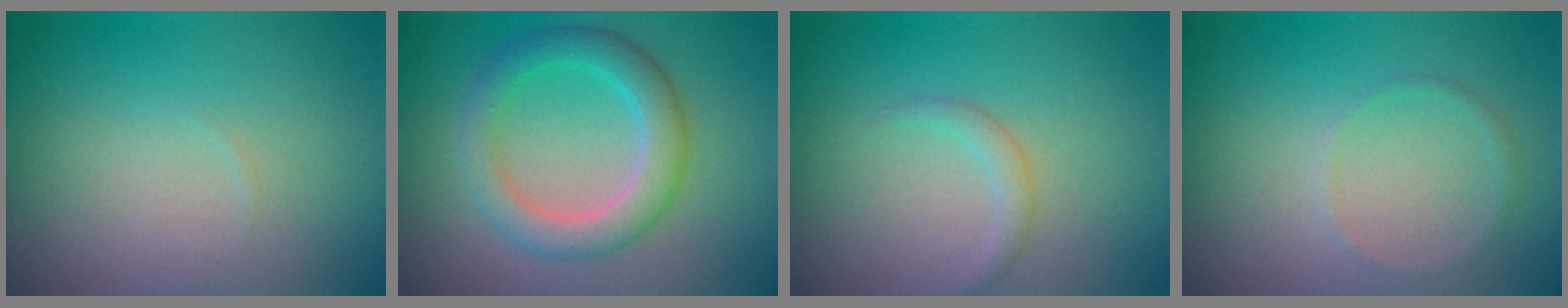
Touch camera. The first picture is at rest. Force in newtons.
{"total": 4.2, "press": 4.2, "slide": 0.1}
{"total": 1.1, "press": 1.1, "slide": 0.1}
{"total": 0.8, "press": 0.8, "slide": 0.2}